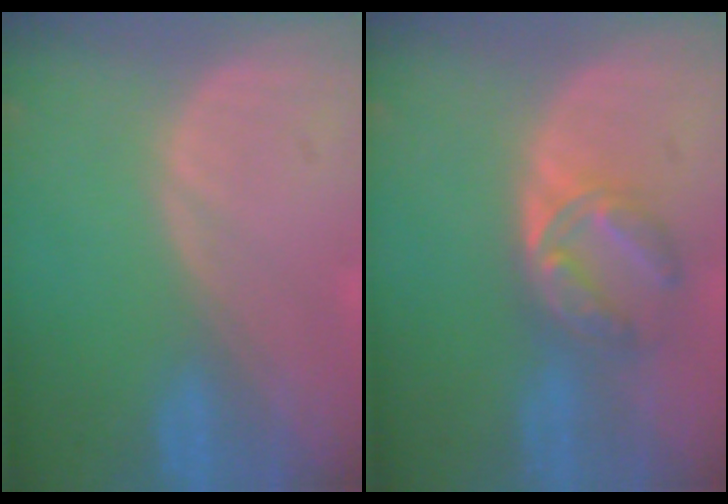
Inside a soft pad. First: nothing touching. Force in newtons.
{"total": 5.8, "press": 5.5, "slide": 1.8}